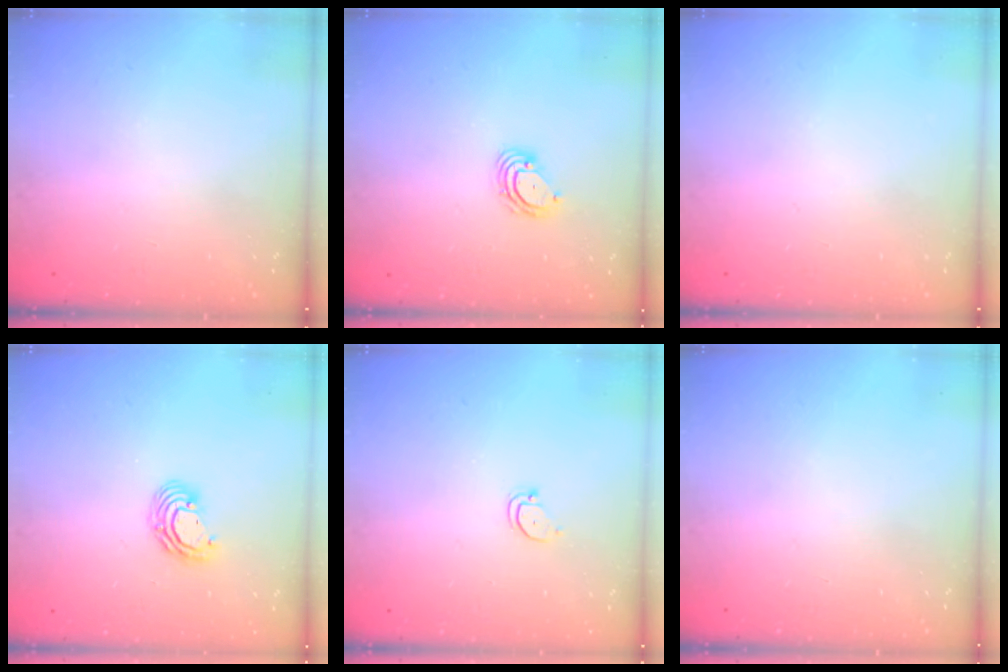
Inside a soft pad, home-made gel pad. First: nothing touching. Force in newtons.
{"total": 5.0, "press": 4.9, "slide": 0.4}
{"total": 0.0}
{"total": 6.2, "press": 6.2, "slide": 0.4}
{"total": 2.4, "press": 2.4, "slide": 0.2}
{"total": 0.0}